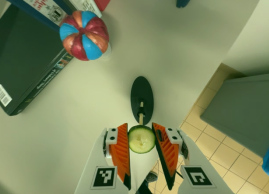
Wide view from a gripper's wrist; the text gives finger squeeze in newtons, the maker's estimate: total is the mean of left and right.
{"total": 8.2, "left": 8.0, "right": 8.3}